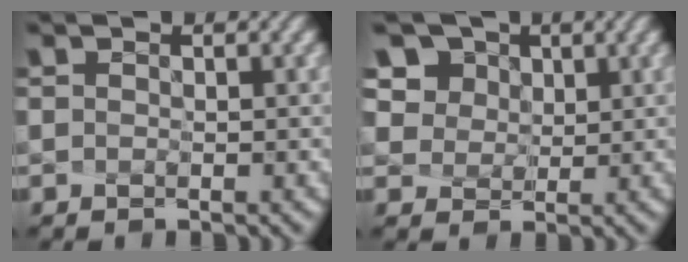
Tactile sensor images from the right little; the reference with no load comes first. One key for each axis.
{"total": 10.4, "fx": 6.2, "fy": 7.1, "fz": 4.4, "tx": -0.133, "ty": 0.009, "tz": 0.133}